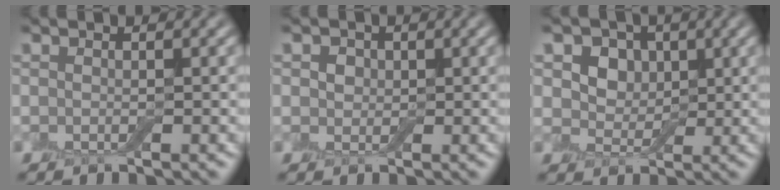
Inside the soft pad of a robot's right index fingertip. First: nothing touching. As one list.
[{"total": 2.2, "force": [0.9, 1.8, 0.9], "torque": [-0.014, 0.011, 0.001]}, {"total": 5.9, "force": [2.6, 4.5, 2.8], "torque": [-0.059, 0.002, 0.034]}]